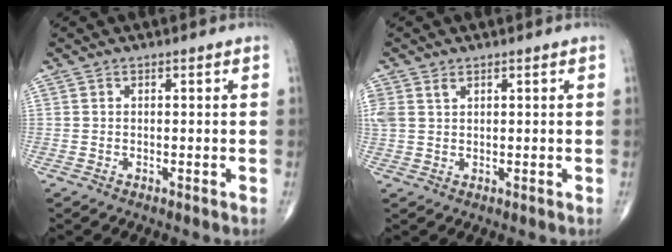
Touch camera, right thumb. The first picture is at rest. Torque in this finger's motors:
{"motor_torque": [0.05, 0.07, 0.36, 0.19, 0.02]}